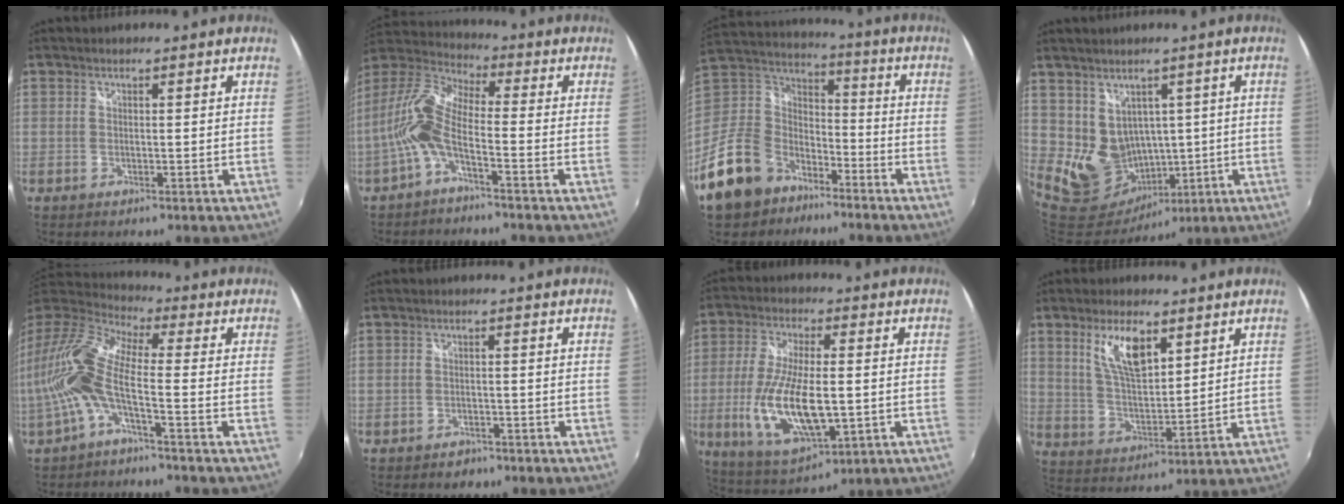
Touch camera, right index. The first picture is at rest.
{"total": 9.7, "force": [-2.9, 3.1, 8.8], "torque": [-0.193, 0.010, -0.062]}
{"total": 18.6, "force": [-11.9, 12.4, 7.2], "torque": [-0.189, 0.029, -0.191]}
{"total": 8.9, "force": [1.1, 8.4, 2.7], "torque": [-0.066, -0.001, 0.046]}
{"total": 14.7, "force": [-2.8, 4.2, 13.8], "torque": [-0.276, -0.005, -0.062]}
{"total": 3.4, "force": [-2.7, 2.0, 0.5], "torque": [-0.019, -0.001, -0.041]}
{"total": 16.6, "force": [-2.9, 6.3, 15.1], "torque": [-0.307, -0.020, -0.043]}
{"total": 9.6, "force": [4.8, 3.8, 7.3], "torque": [-0.134, 0.003, 0.098]}